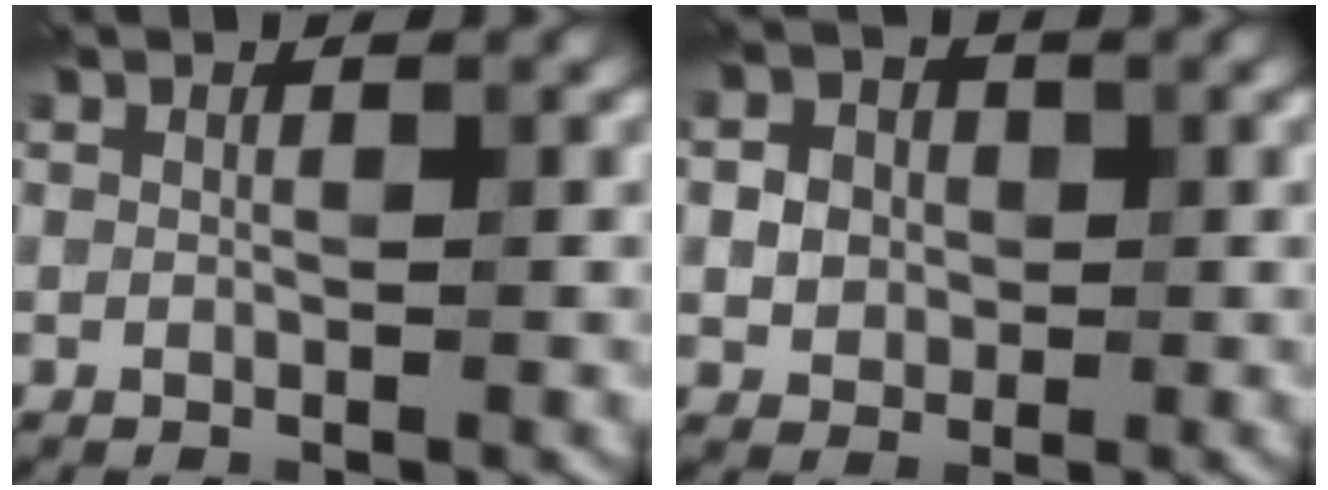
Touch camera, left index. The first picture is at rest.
{"total": 2.5, "force": [0.0, 2.3, 1.1], "torque": [-0.015, -0.001, -0.001]}